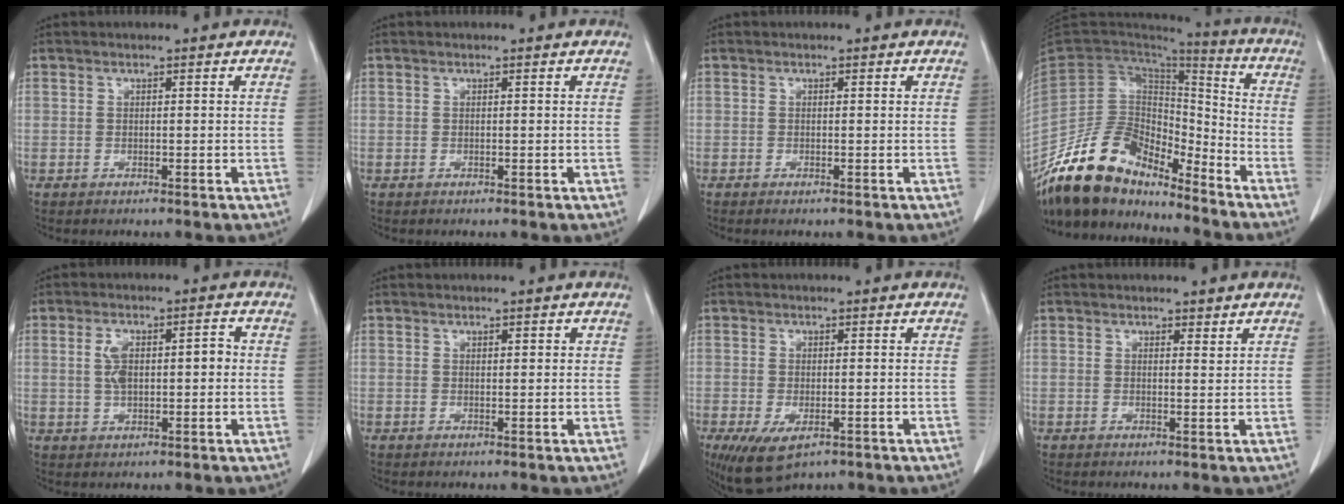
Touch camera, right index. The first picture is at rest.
{"total": 0.0}
{"total": 0.0}
{"total": 18.2, "force": [-14.9, 7.8, 6.8], "torque": [-0.122, 0.040, -0.273]}
{"total": 6.1, "force": [0.5, 2.8, 5.4], "torque": [-0.100, 0.020, 0.009]}
{"total": 1.1, "force": [0.6, 0.5, 0.7], "torque": [-0.008, 0.001, 0.007]}
{"total": 6.5, "force": [-3.4, 3.0, 4.7], "torque": [-0.079, -0.016, -0.050]}
{"total": 1.3, "force": [1.1, 0.5, 0.3], "torque": [-0.001, -0.006, 0.014]}